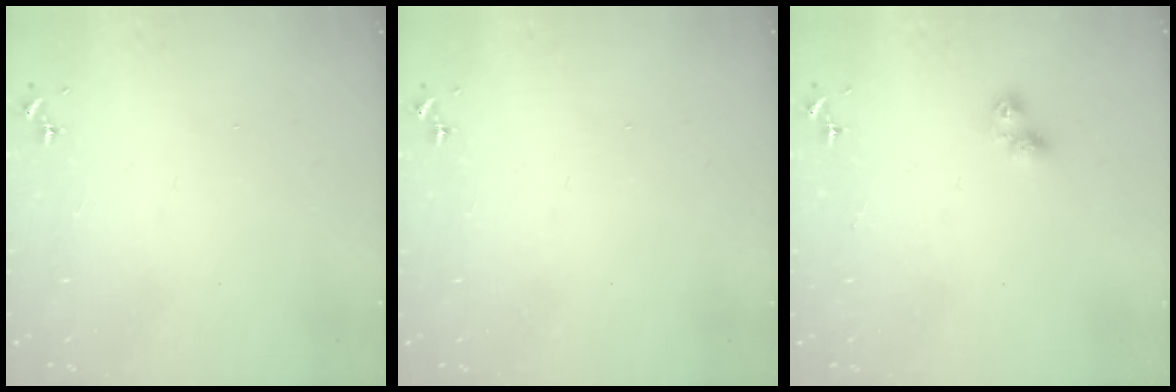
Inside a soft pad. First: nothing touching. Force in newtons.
{"total": 0.0}
{"total": 5.4, "press": 5.4, "slide": 0.2}